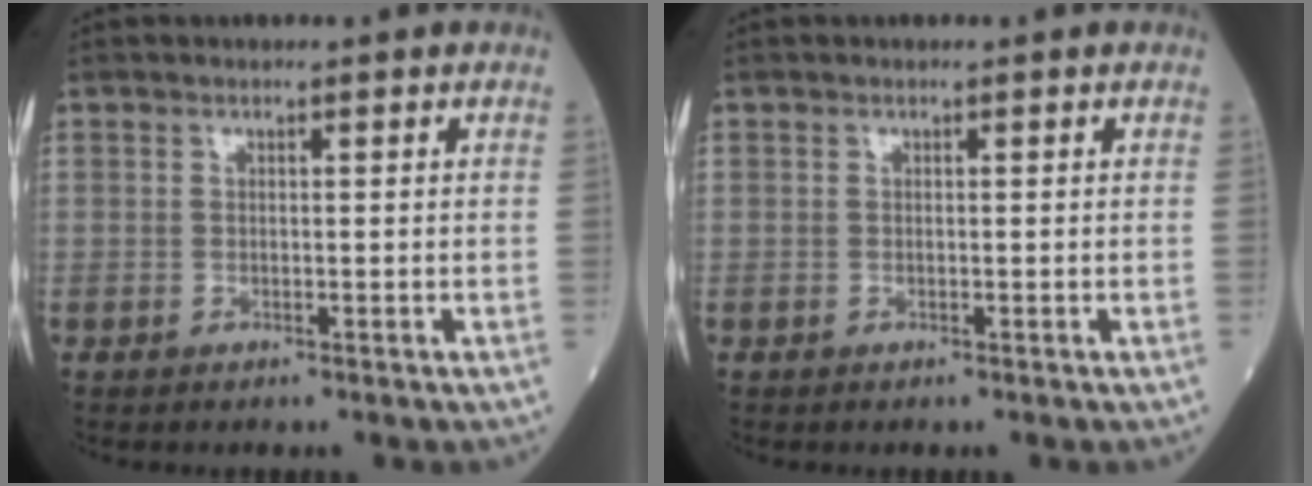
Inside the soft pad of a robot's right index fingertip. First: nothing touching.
{"total": 0.0}